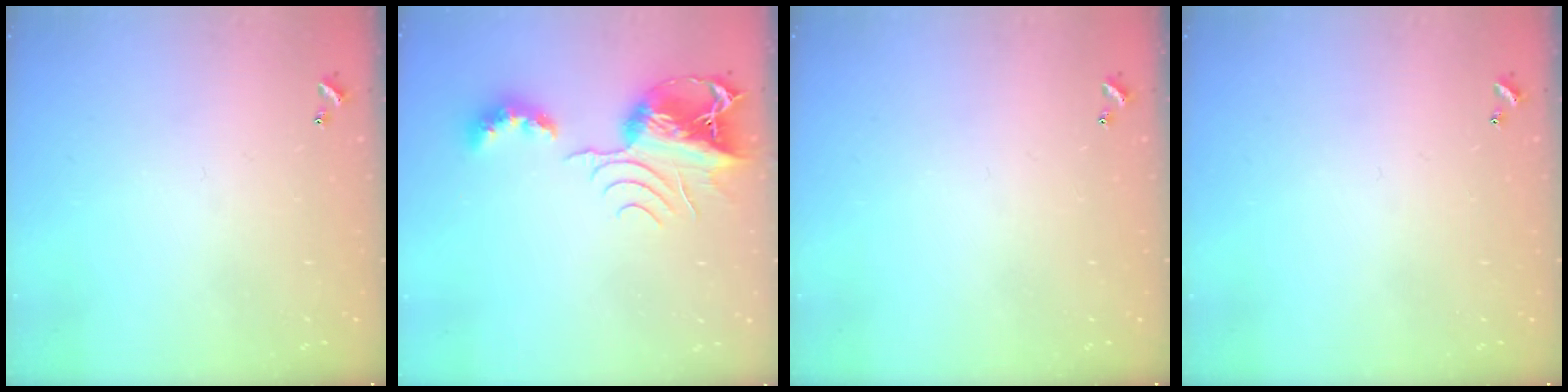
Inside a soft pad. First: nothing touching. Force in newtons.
{"total": 11.3, "press": 11.2, "slide": 1.1}
{"total": 0.0}
{"total": 0.0}